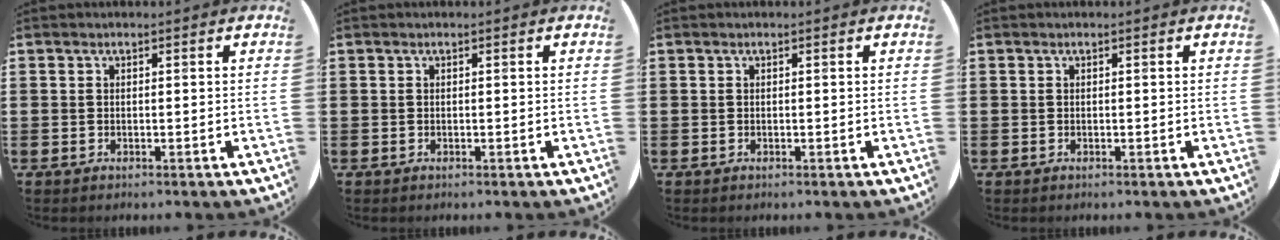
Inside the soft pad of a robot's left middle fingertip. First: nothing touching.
{"total": 0.0}
{"total": 0.0}
{"total": 0.0}